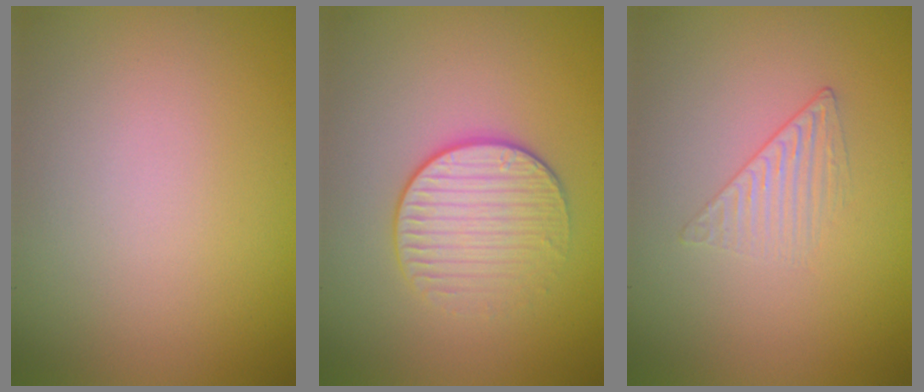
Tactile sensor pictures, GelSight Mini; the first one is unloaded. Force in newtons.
{"total": 3.3, "press": 2.9, "slide": 1.5}
{"total": 1.3, "press": 0.4, "slide": 1.2}